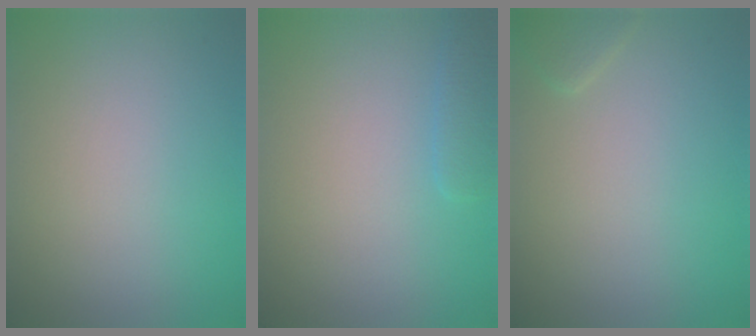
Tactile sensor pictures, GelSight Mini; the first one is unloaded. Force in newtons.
{"total": 1.4, "press": 1.4, "slide": 0.2}
{"total": 1.1, "press": 1.1, "slide": 0.1}